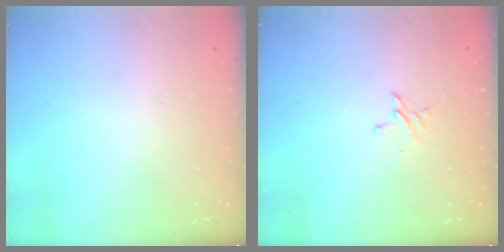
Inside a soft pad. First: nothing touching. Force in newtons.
{"total": 2.6, "press": 2.6, "slide": 0.2}